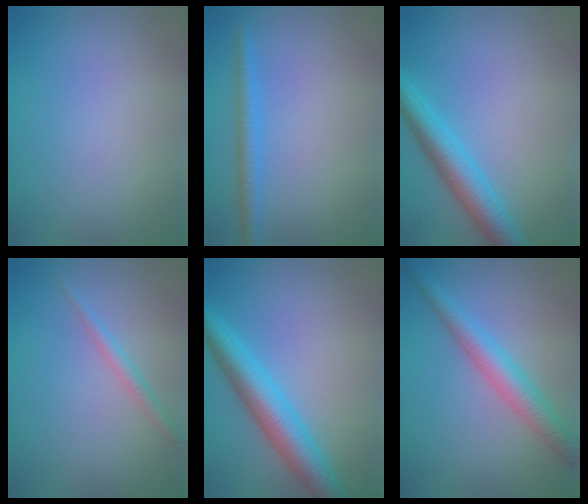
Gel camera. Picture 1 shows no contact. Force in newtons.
{"total": 2.2, "press": 2.2, "slide": 0.2}
{"total": 4.2, "press": 4.2, "slide": 0.1}
{"total": 1.4, "press": 1.4, "slide": 0.1}
{"total": 5.6, "press": 5.6, "slide": 0.1}
{"total": 3.9, "press": 3.9, "slide": 0.1}